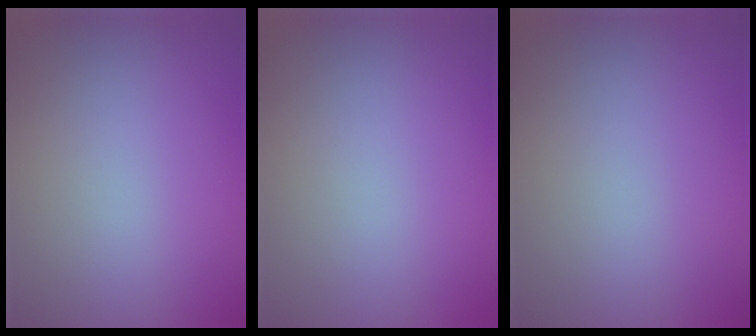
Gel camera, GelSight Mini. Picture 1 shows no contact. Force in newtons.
{"total": 0.0}
{"total": 0.0}